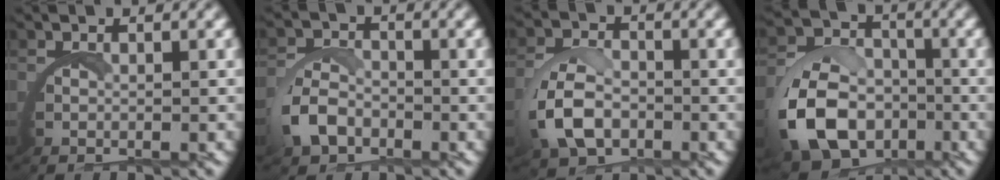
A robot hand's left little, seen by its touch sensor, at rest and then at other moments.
{"total": 2.8, "force": [-0.7, 2.2, 1.6], "torque": [-0.041, -0.003, -0.018]}
{"total": 3.9, "force": [-0.5, 2.7, 2.8], "torque": [-0.070, -0.005, -0.010]}
{"total": 8.5, "force": [-2.4, 6.8, 4.5], "torque": [-0.098, -0.026, -0.043]}